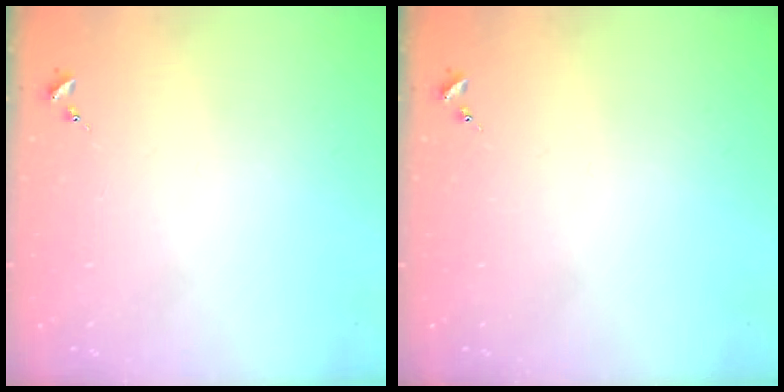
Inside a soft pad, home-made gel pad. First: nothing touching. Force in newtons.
{"total": 0.0}